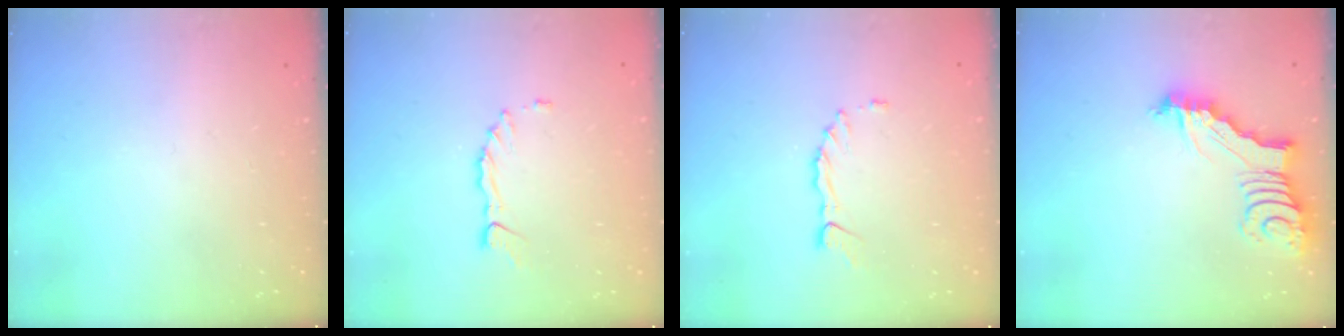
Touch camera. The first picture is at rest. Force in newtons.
{"total": 2.8, "press": 2.8, "slide": 0.4}
{"total": 2.8, "press": 2.8, "slide": 0.4}
{"total": 5.9, "press": 5.9, "slide": 0.6}